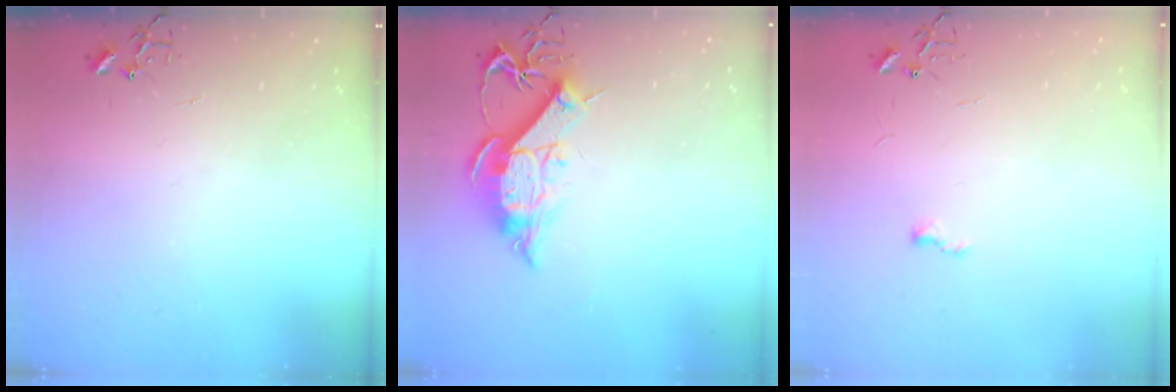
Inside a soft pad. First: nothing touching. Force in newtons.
{"total": 12.3, "press": 12.2, "slide": 1.2}
{"total": 4.6, "press": 4.6, "slide": 0.6}